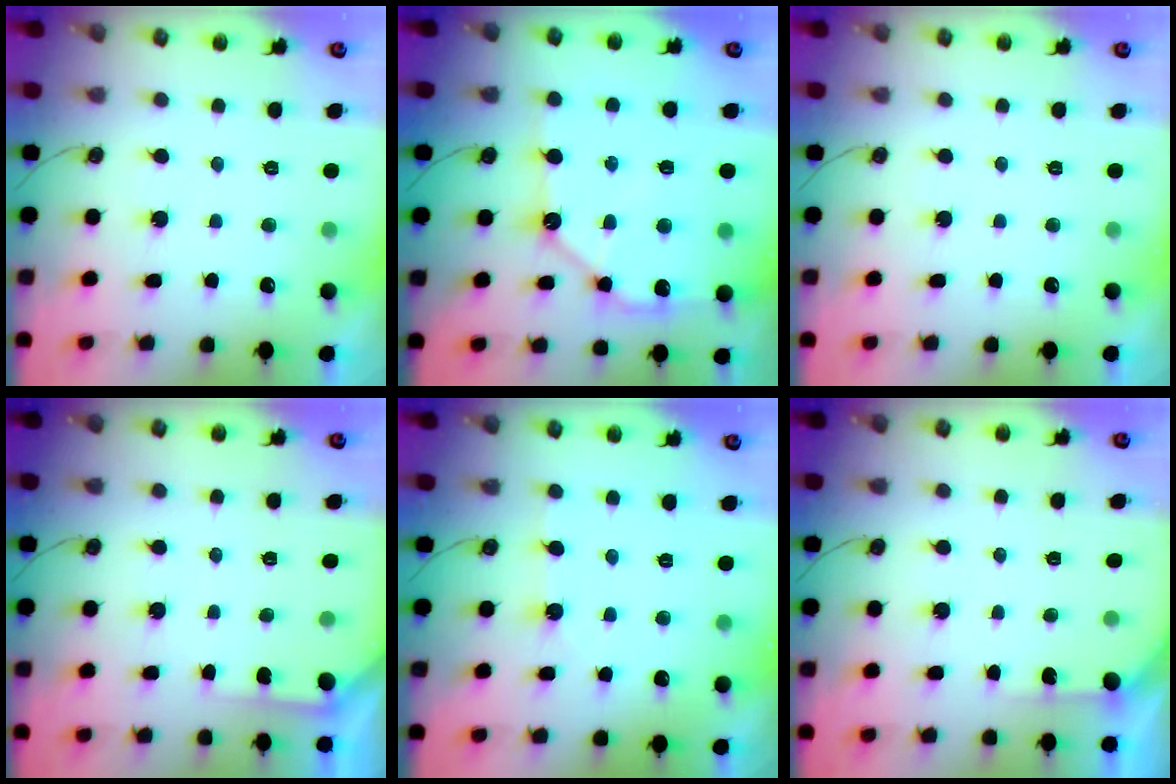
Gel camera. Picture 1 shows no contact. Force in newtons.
{"total": 12.0, "press": 11.9, "slide": 1.4}
{"total": 0.0}
{"total": 3.6, "press": 3.6, "slide": 0.3}
{"total": 2.9, "press": 2.8, "slide": 0.5}
{"total": 3.5, "press": 3.5, "slide": 0.4}